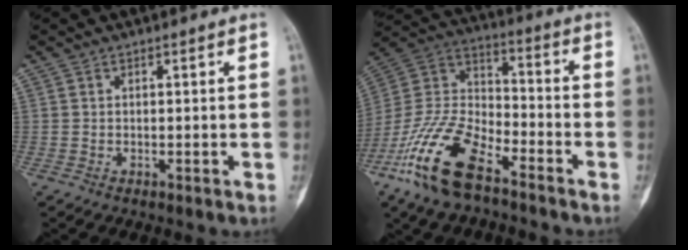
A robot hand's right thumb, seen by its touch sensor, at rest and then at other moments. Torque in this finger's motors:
{"motor_torque": [0.60, 0.58, 1.64, -1.13, 0.23]}